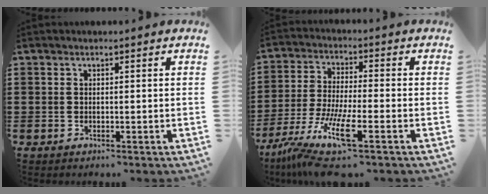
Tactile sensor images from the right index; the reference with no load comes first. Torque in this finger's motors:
{"motor_torque": [-0.08, -0.30, -0.04, 0.00]}